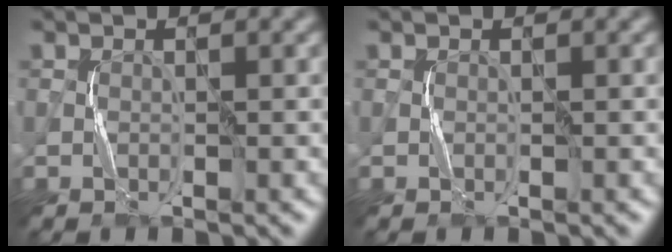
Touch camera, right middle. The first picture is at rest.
{"total": 0.0}